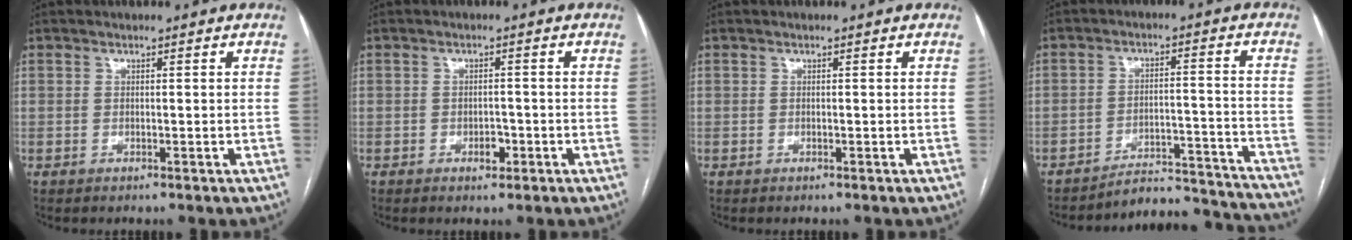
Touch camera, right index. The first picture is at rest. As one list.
[{"total": 2.3, "force": [-1.2, 1.3, 1.5], "torque": [-0.018, 0.005, -0.013]}, {"total": 0.0}, {"total": 15.3, "force": [-15.2, 1.3, 1.3], "torque": [0.002, 0.037, -0.204]}]